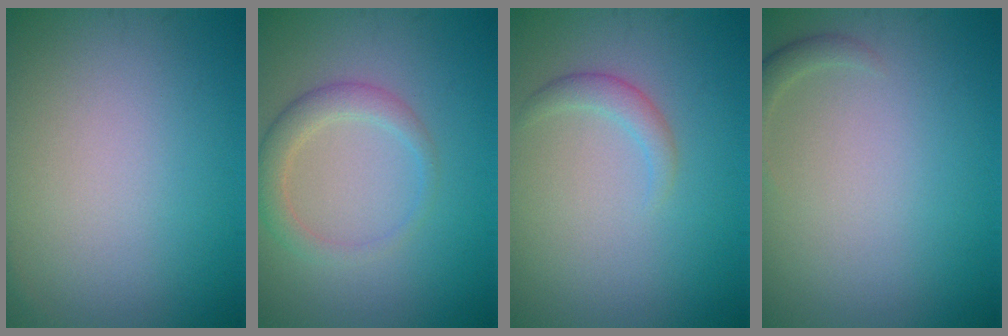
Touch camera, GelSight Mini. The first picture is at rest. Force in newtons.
{"total": 2.6, "press": 2.6, "slide": 0.4}
{"total": 1.5, "press": 1.5, "slide": 0.2}
{"total": 1.2, "press": 1.2, "slide": 0.1}